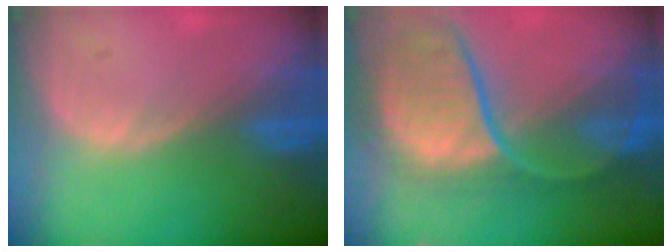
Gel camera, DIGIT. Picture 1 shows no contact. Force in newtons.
{"total": 11.9, "press": 9.9, "slide": 6.7}